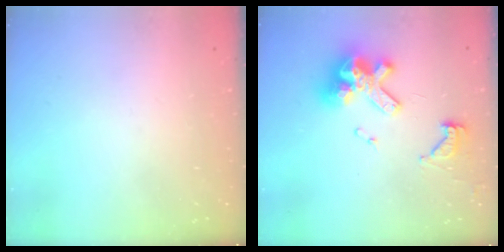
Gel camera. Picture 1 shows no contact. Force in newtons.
{"total": 14.7, "press": 14.6, "slide": 1.7}